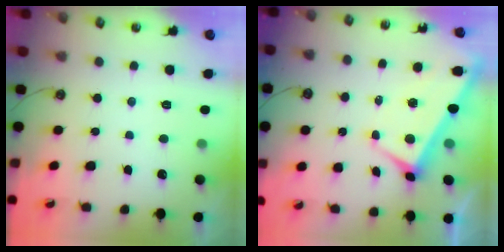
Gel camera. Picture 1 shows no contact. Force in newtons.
{"total": 2.8, "press": 2.7, "slide": 0.9}